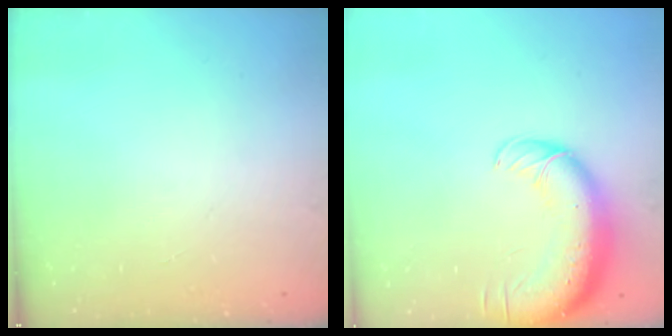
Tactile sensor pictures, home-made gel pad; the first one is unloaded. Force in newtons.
{"total": 13.5, "press": 13.0, "slide": 3.6}